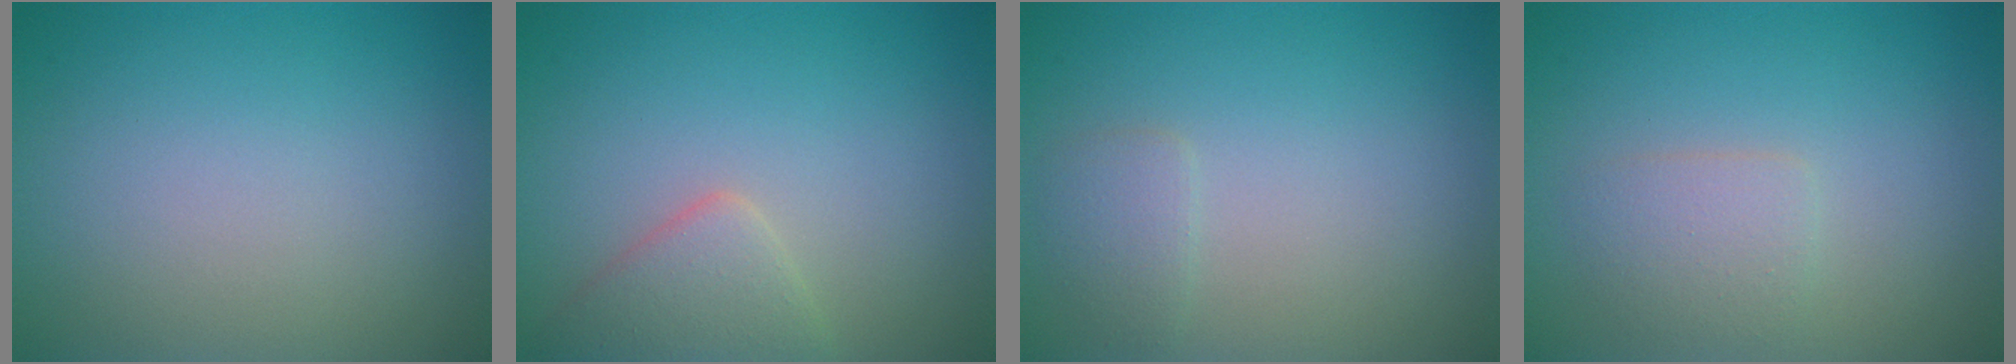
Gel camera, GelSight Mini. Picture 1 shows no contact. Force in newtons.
{"total": 2.8, "press": 2.8, "slide": 0.2}
{"total": 1.3, "press": 1.3, "slide": 0.1}
{"total": 1.9, "press": 1.9, "slide": 0.0}